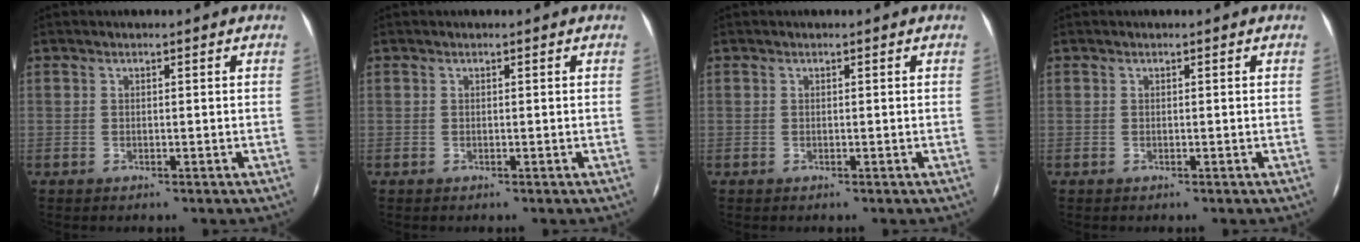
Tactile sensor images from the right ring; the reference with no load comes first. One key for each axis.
{"total": 0.0}
{"total": 0.0}
{"total": 0.0}